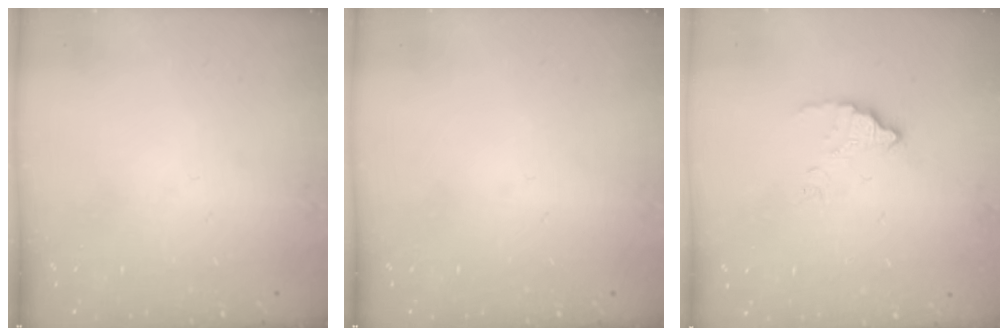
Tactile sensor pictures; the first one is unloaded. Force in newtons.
{"total": 0.0}
{"total": 3.5, "press": 3.5, "slide": 0.1}